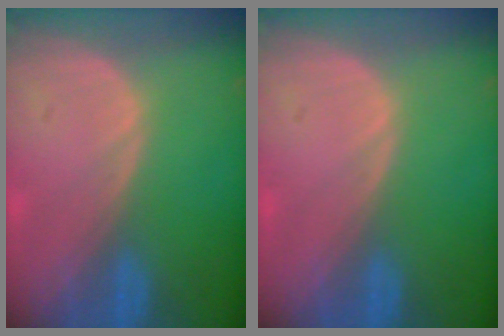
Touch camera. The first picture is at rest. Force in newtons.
{"total": 0.0}